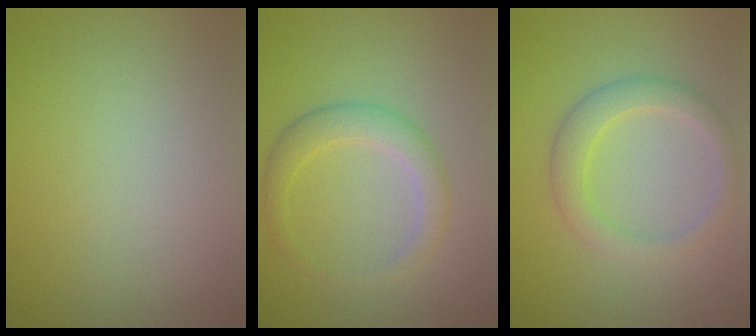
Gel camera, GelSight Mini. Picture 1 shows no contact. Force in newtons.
{"total": 2.6, "press": 2.6, "slide": 0.1}
{"total": 2.9, "press": 2.9, "slide": 0.1}